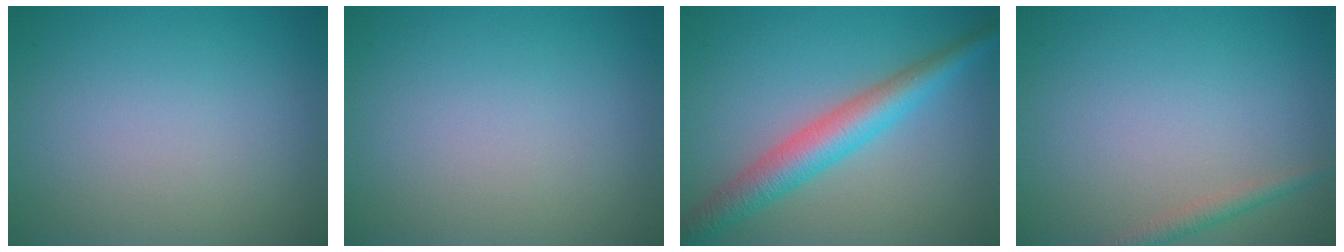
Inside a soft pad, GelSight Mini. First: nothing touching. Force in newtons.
{"total": 0.0}
{"total": 5.0, "press": 5.0, "slide": 0.1}
{"total": 1.4, "press": 1.4, "slide": 0.0}